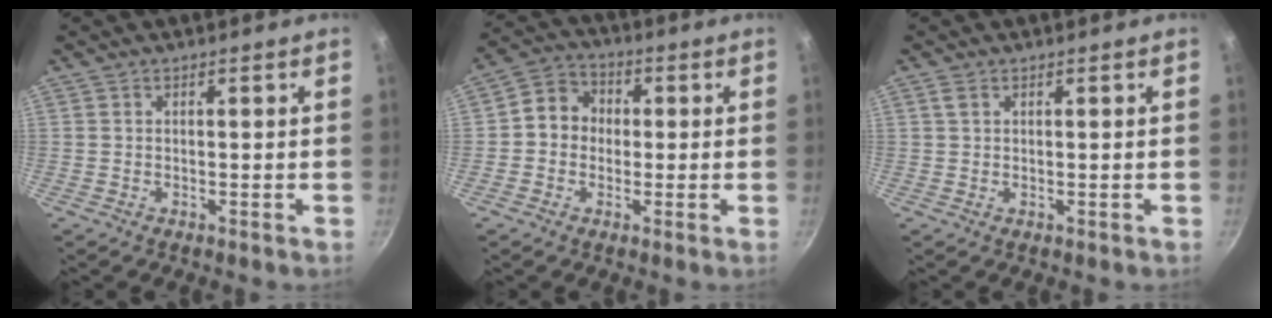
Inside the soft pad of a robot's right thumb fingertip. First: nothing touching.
{"total": 7.4, "force": [0.0, 6.6, 3.5], "torque": [-0.027, 0.019, -0.020]}
{"total": 1.3, "force": [0.6, 0.7, 0.8], "torque": [-0.014, 0.000, 0.012]}